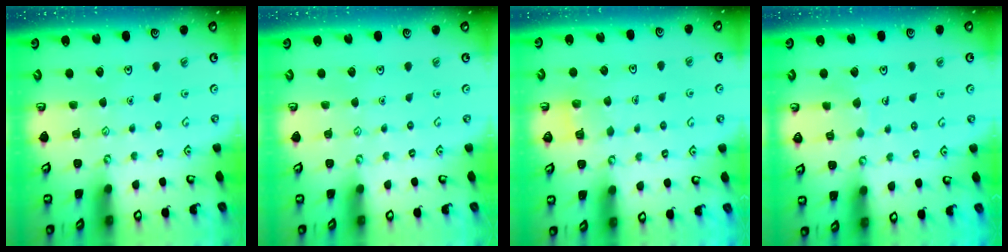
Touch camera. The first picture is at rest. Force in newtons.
{"total": 0.0}
{"total": 4.2, "press": 4.2, "slide": 0.4}
{"total": 4.1, "press": 4.1, "slide": 0.2}